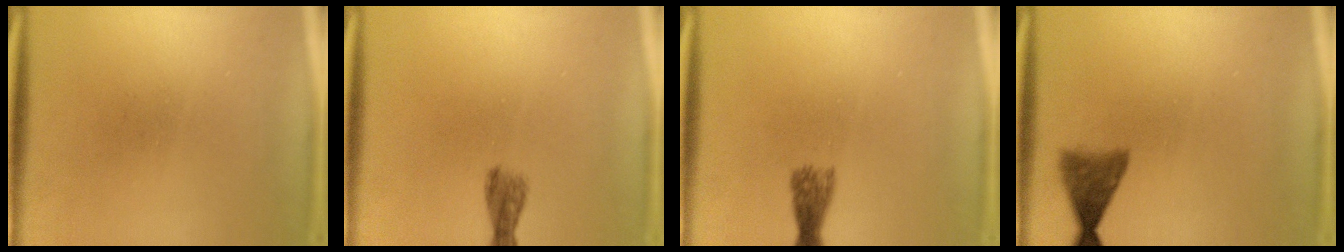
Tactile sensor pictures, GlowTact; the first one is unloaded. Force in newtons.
{"total": 2.4}
{"total": 2.7}
{"total": 3.6}